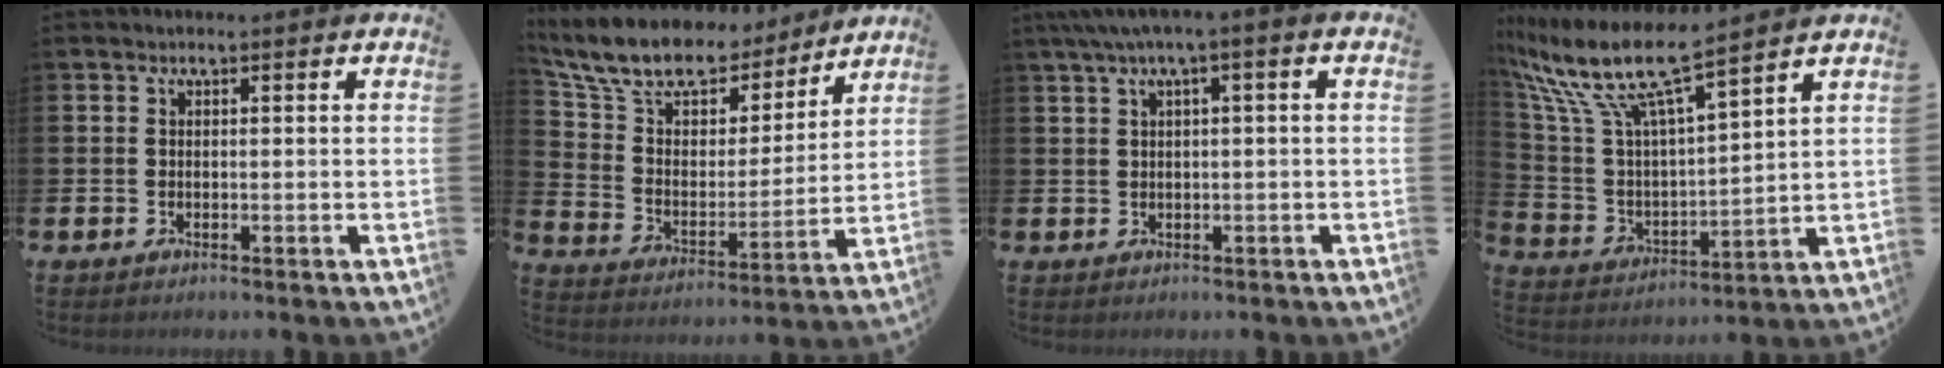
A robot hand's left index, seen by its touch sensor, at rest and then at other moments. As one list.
[{"total": 11.5, "force": [10.1, 4.5, 3.2], "torque": [-0.116, -0.063, 0.181]}, {"total": 2.5, "force": [0.5, 0.1, 2.5], "torque": [-0.053, 0.004, 0.009]}, {"total": 10.2, "force": [8.7, 1.3, 5.1], "torque": [-0.144, -0.056, 0.145]}]